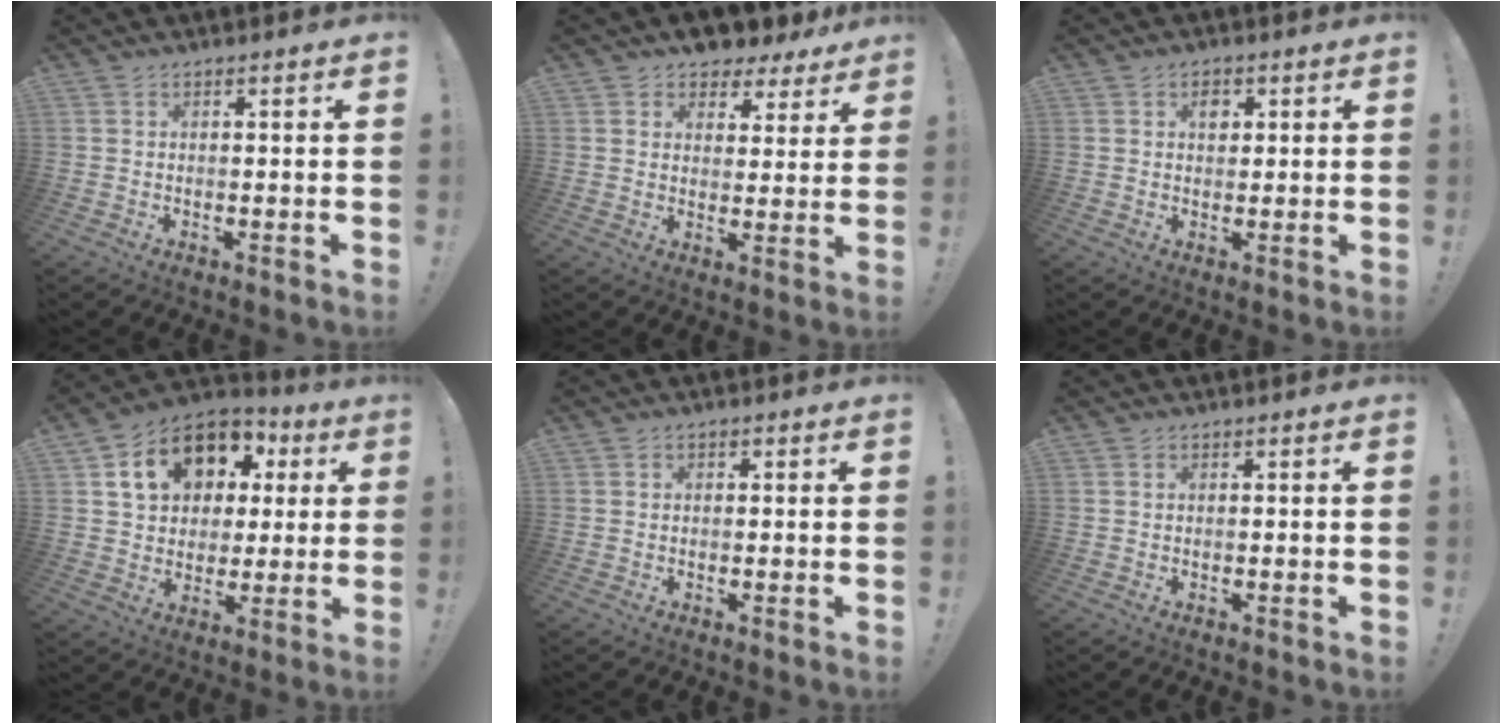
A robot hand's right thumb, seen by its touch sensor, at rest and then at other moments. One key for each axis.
{"total": 6.3, "fx": 5.3, "fy": 3.4, "fz": 0.9, "tx": -0.008, "ty": -0.047, "tz": 0.097}
{"total": 3.0, "fx": 0.8, "fy": 2.2, "fz": 1.9, "tx": -0.017, "ty": -0.002, "tz": 0.008}
{"total": 16.7, "fx": 6.1, "fy": 12.5, "fz": 9.1, "tx": -0.144, "ty": -0.011, "tz": 0.122}
{"total": 0.9, "fx": -0.2, "fy": 0.8, "fz": 0.3, "tx": -0.005, "ty": 0.003, "tz": -0.004}
{"total": 0.0}